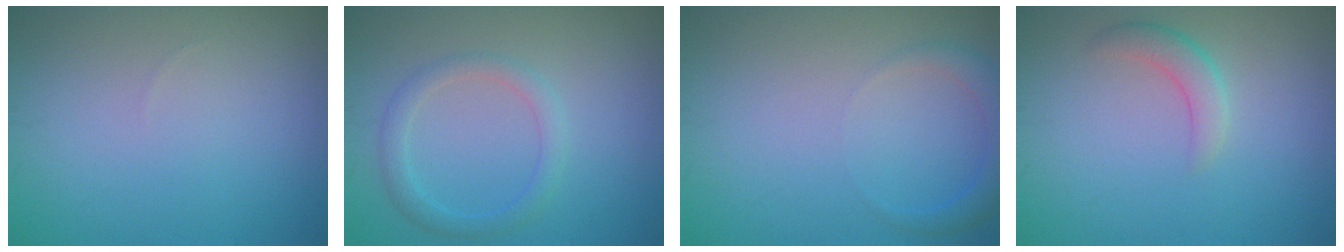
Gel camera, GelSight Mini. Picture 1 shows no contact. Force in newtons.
{"total": 2.2, "press": 2.2, "slide": 0.1}
{"total": 2.2, "press": 2.2, "slide": 0.2}
{"total": 2.1, "press": 2.1, "slide": 0.2}